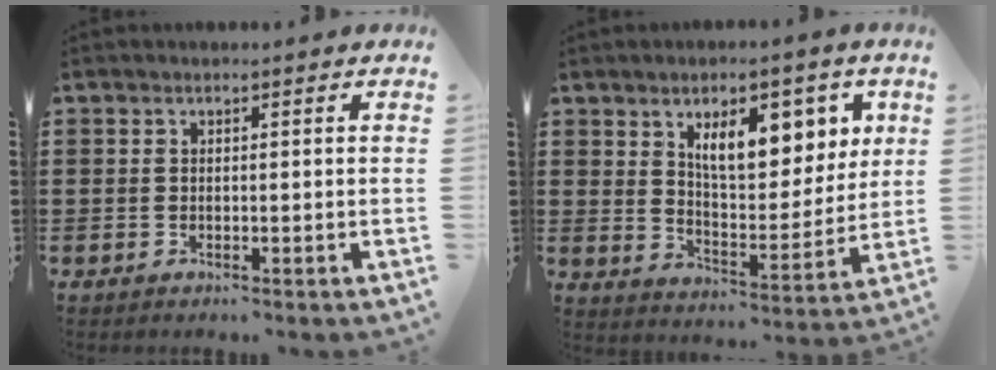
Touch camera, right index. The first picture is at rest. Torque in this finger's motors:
{"motor_torque": [1.48, 0.66, 0.36, 0.20]}